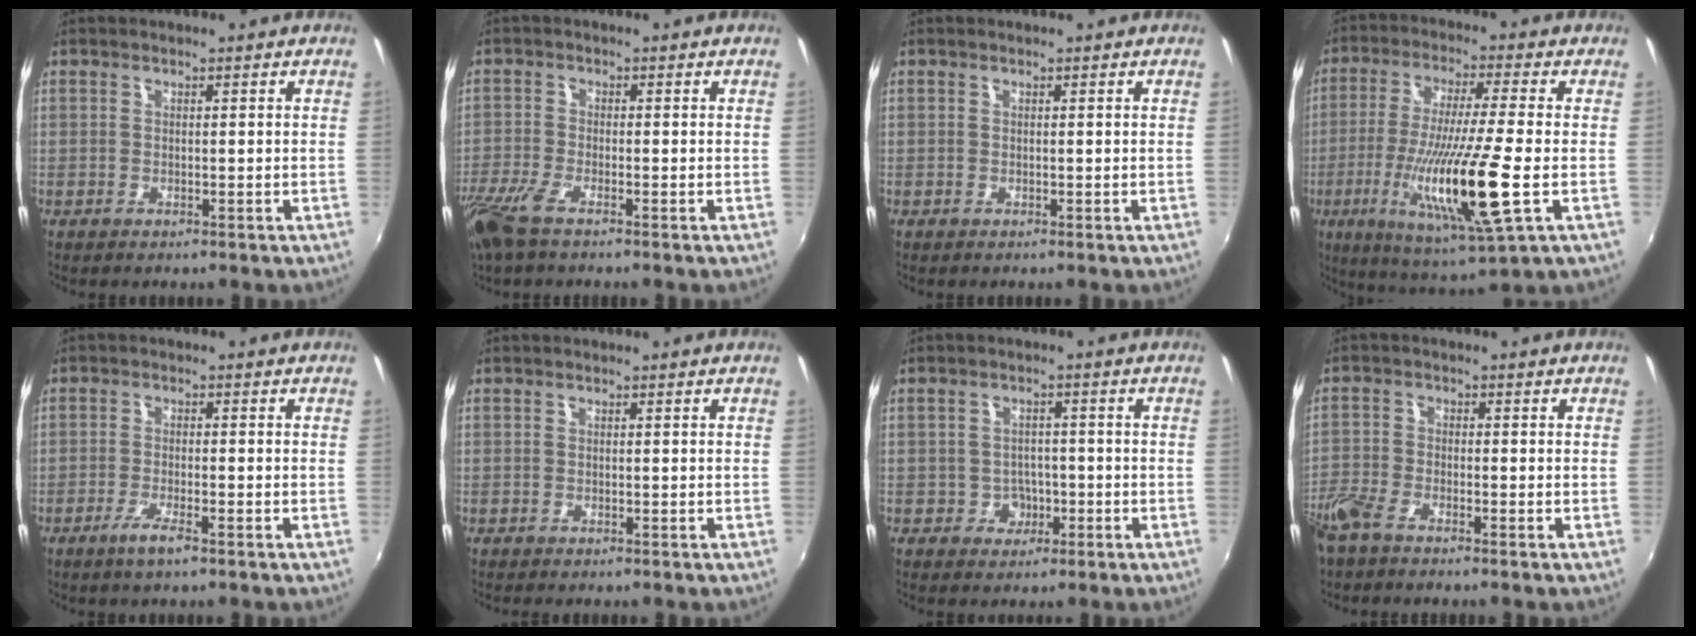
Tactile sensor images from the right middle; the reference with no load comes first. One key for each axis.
{"total": 7.9, "fx": -5.3, "fy": 2.1, "fz": 5.4, "tx": -0.137, "ty": -0.030, "tz": -0.107}
{"total": 0.0}
{"total": 17.4, "fx": -4.6, "fy": 0.6, "fz": 16.8, "tx": -0.321, "ty": -0.040, "tz": -0.077}
{"total": 3.5, "fx": -2.3, "fy": -0.1, "fz": 2.7, "tx": -0.061, "ty": -0.009, "tz": -0.047}
{"total": 0.0}
{"total": 3.0, "fx": -1.0, "fy": 2.7, "fz": 0.5, "tx": -0.011, "ty": 0.008, "tz": -0.011}
{"total": 5.8, "fx": -4.6, "fy": 1.8, "fz": 3.0, "tx": -0.082, "ty": -0.013, "tz": -0.100}